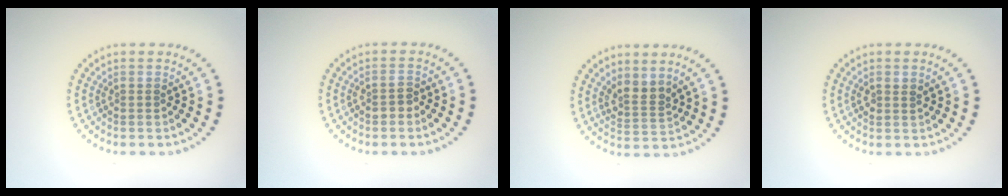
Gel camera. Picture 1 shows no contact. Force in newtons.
{"total": 1.4, "press": 1.3, "slide": 0.4}
{"total": 2.4, "press": 1.8, "slide": 1.6}
{"total": 1.2, "press": 1.1, "slide": 0.4}